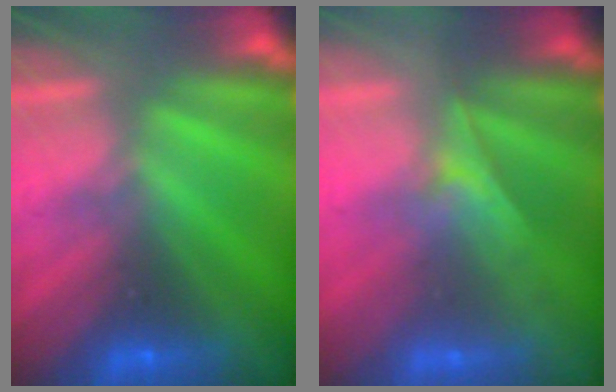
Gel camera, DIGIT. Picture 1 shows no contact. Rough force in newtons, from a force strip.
{"total": 1.9}